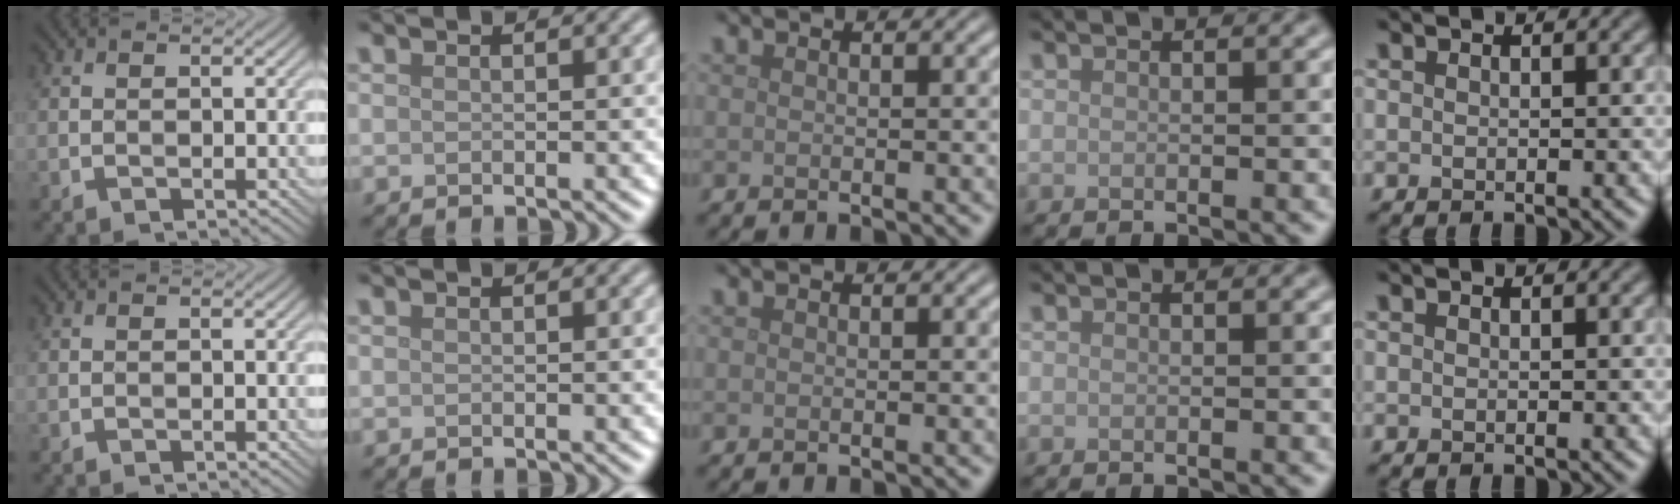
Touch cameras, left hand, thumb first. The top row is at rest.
{}